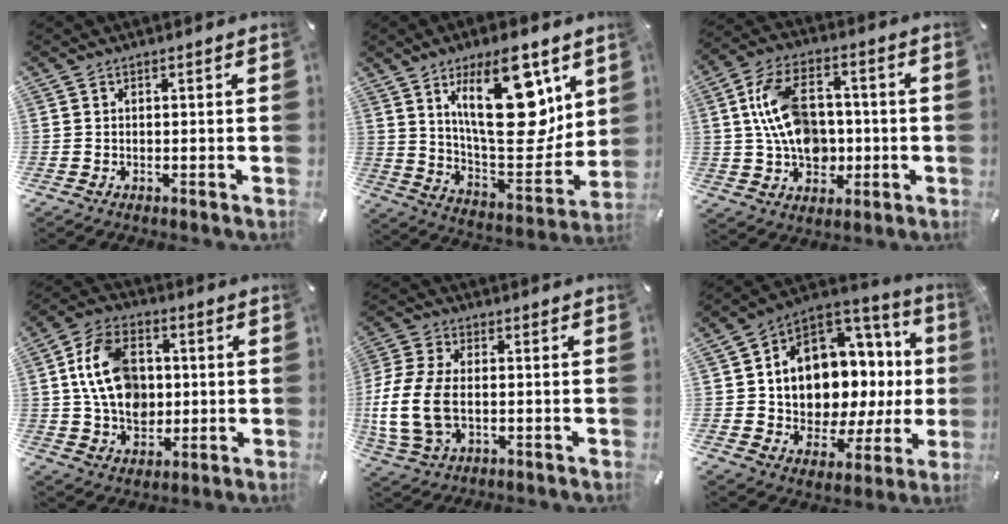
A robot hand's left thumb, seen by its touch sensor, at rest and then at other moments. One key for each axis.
{"total": 23.7, "fx": 10.7, "fy": 10.4, "fz": 18.5, "tx": -0.287, "ty": -0.064, "tz": 0.168}
{"total": 14.6, "fx": 0.6, "fy": 10.7, "fz": 9.9, "tx": -0.201, "ty": 0.018, "tz": 0.015}
{"total": 13.9, "fx": 1.1, "fy": 10.7, "fz": 8.9, "tx": -0.174, "ty": 0.016, "tz": 0.023}
{"total": 12.4, "fx": -1.5, "fy": 8.0, "fz": 9.3, "tx": -0.211, "ty": -0.002, "tz": -0.024}
{"total": 13.2, "fx": 3.1, "fy": 9.9, "fz": 8.1, "tx": -0.119, "ty": -0.064, "tz": 0.058}